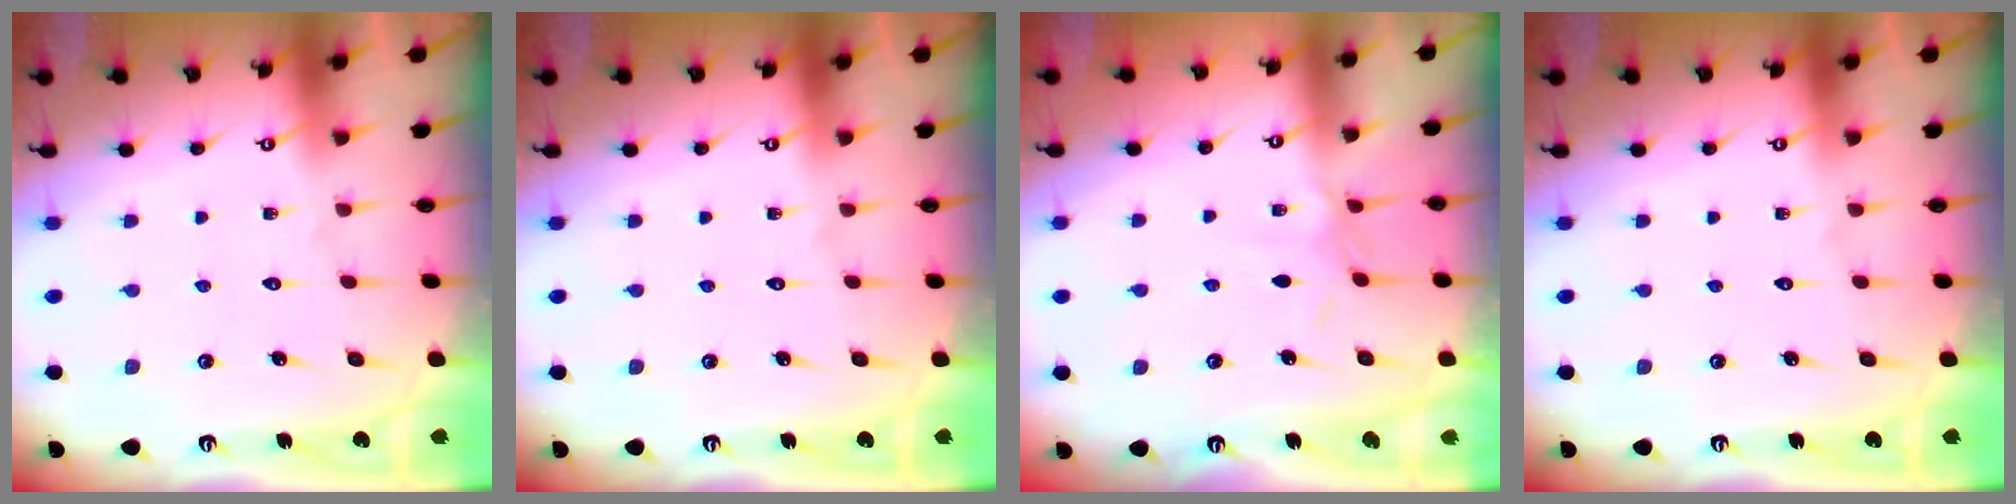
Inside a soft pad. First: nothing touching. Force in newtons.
{"total": 0.0}
{"total": 3.8, "press": 3.7, "slide": 0.5}
{"total": 0.0}